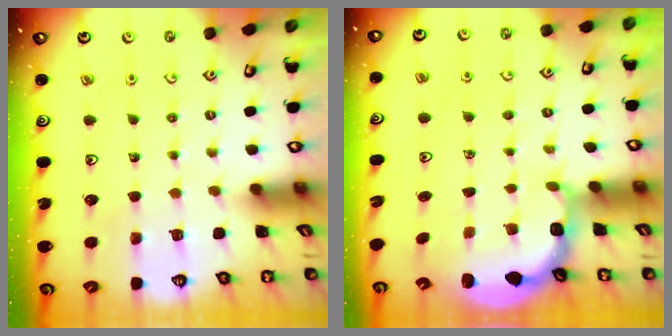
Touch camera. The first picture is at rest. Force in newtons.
{"total": 3.1, "press": 2.2, "slide": 2.1}